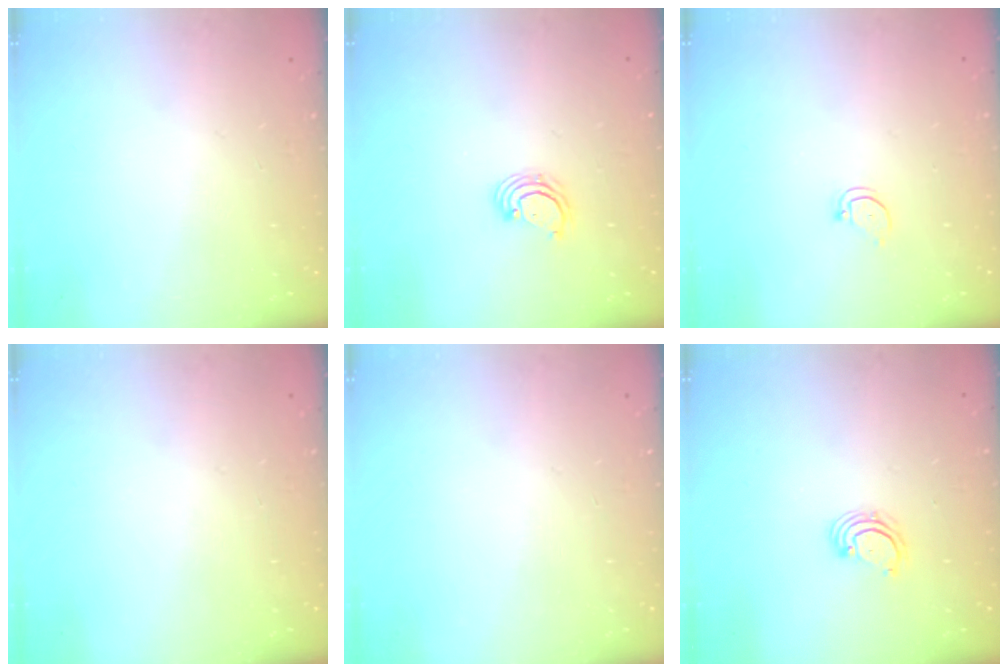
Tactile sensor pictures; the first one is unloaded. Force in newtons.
{"total": 2.4, "press": 2.4, "slide": 0.2}
{"total": 2.4, "press": 2.4, "slide": 0.2}
{"total": 0.0}
{"total": 0.0}
{"total": 2.6, "press": 2.6, "slide": 0.3}